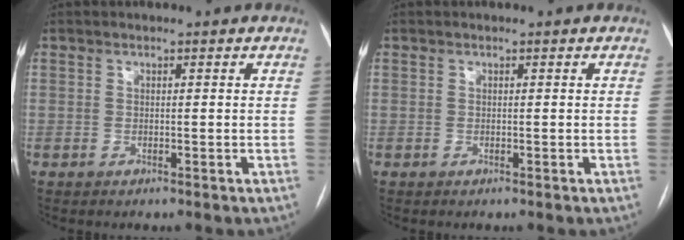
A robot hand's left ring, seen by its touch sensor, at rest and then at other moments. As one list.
[{"total": 0.0}]